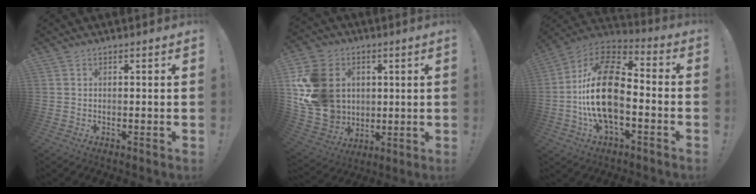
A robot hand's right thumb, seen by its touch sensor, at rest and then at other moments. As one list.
[{"total": 19.8, "force": [3.4, 16.5, 10.4], "torque": [-0.194, -0.006, 0.078]}, {"total": 21.9, "force": [-3.4, 11.8, 18.2], "torque": [-0.347, 0.028, -0.057]}]